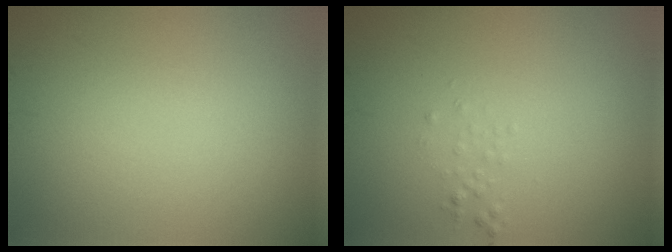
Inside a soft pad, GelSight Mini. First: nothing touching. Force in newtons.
{"total": 0.7, "press": 0.6, "slide": 0.1}